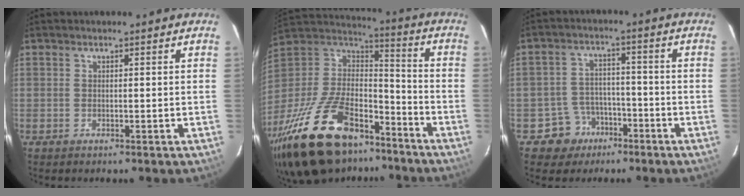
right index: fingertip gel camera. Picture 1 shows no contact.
{"total": 25.7, "force": [-17.1, 12.0, 15.0], "torque": [-0.342, 0.000, -0.303]}
{"total": 6.1, "force": [-3.3, 5.2, 0.1], "torque": [0.007, 0.014, -0.047]}